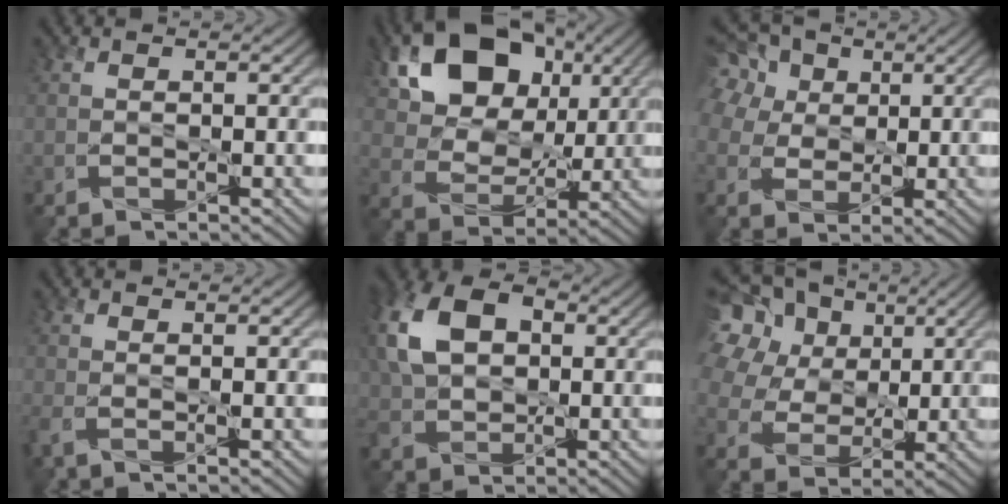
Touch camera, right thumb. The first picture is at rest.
{"total": 16.6, "force": [7.0, 11.4, 9.8], "torque": [-0.220, 0.036, 0.120]}
{"total": 10.1, "force": [4.1, 7.6, 5.3], "torque": [-0.159, 0.039, 0.060]}
{"total": 1.5, "force": [-0.6, 0.2, 1.4], "torque": [-0.041, -0.007, -0.017]}
{"total": 11.0, "force": [2.3, 7.5, 7.7], "torque": [-0.188, 0.020, 0.030]}
{"total": 19.8, "force": [8.8, 14.6, 10.0], "torque": [-0.296, 0.046, 0.185]}